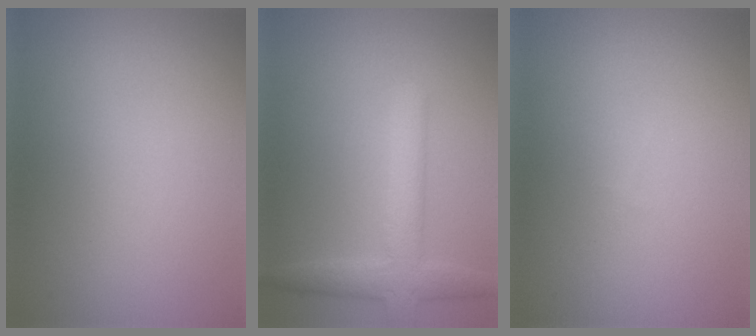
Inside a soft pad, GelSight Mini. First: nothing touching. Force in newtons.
{"total": 4.1, "press": 4.1, "slide": 0.2}
{"total": 0.0}